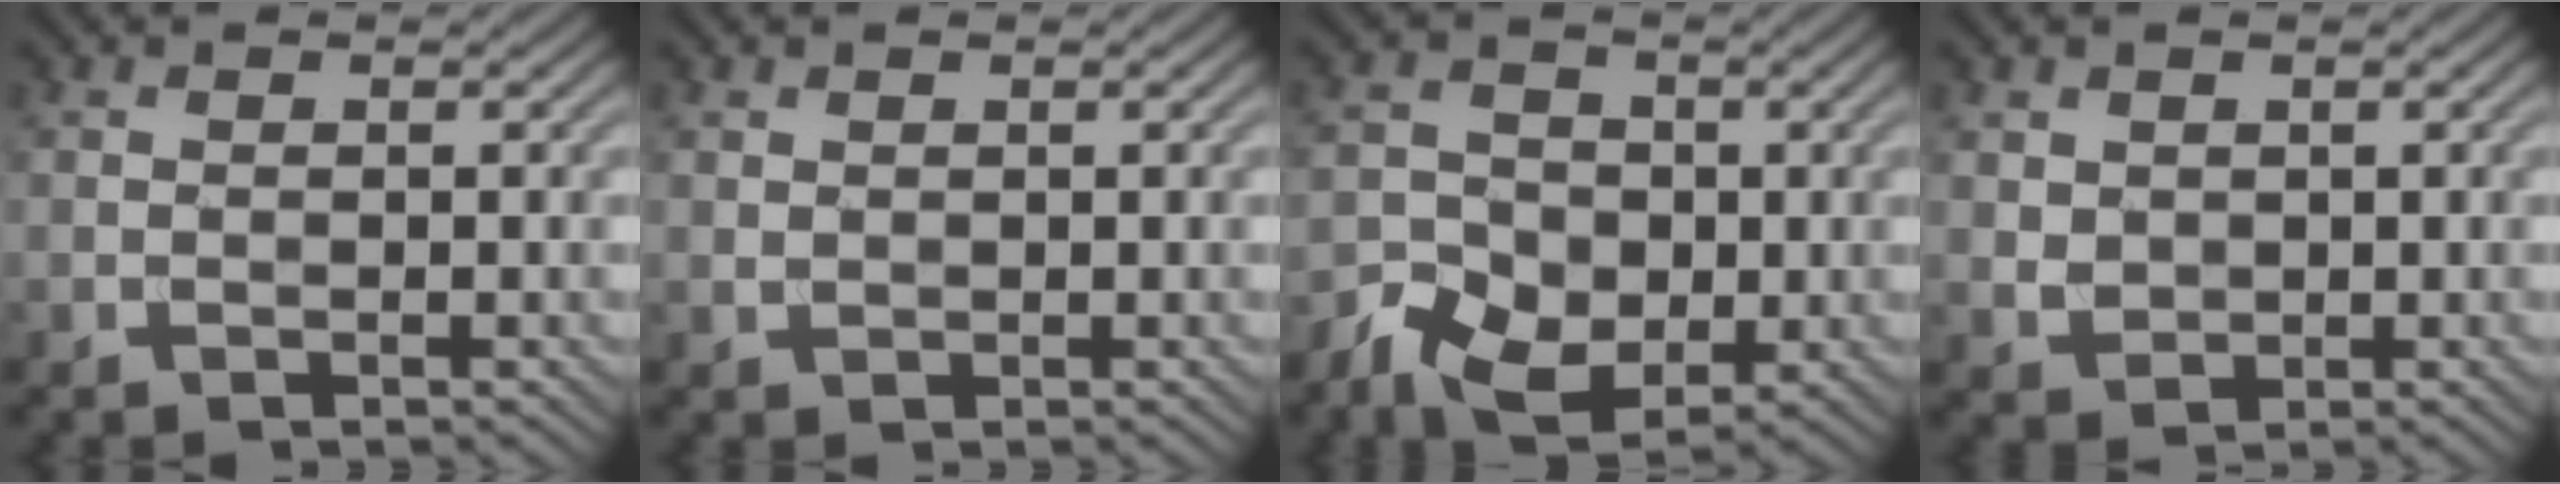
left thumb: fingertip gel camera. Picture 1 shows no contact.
{"total": 0.6, "force": [0.4, 0.4, 0.2], "torque": [-0.007, -0.003, 0.013]}
{"total": 6.1, "force": [-2.5, 4.6, 3.1], "torque": [-0.061, -0.009, -0.049]}
{"total": 2.0, "force": [0.9, 1.6, 0.8], "torque": [-0.024, -0.004, 0.020]}